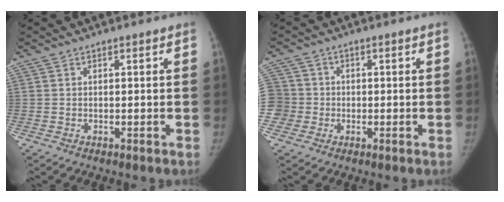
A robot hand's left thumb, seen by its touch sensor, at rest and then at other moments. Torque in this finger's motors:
{"motor_torque": [0.12, 0.10, -0.15, -0.09, 0.01]}